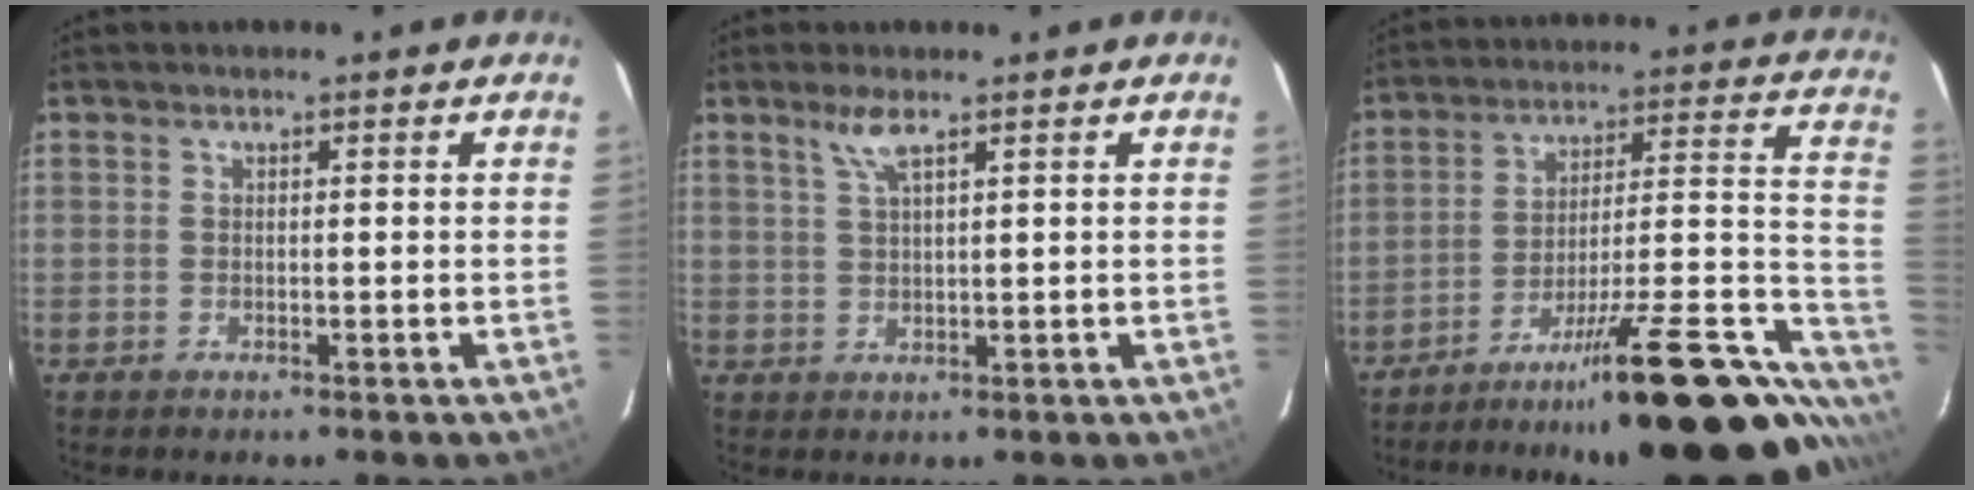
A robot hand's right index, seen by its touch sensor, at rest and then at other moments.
{"total": 3.1, "force": [2.1, 0.2, 2.3], "torque": [-0.049, 0.003, 0.044]}
{"total": 30.1, "force": [-22.7, 5.6, 19.0], "torque": [-0.221, 0.005, -0.323]}